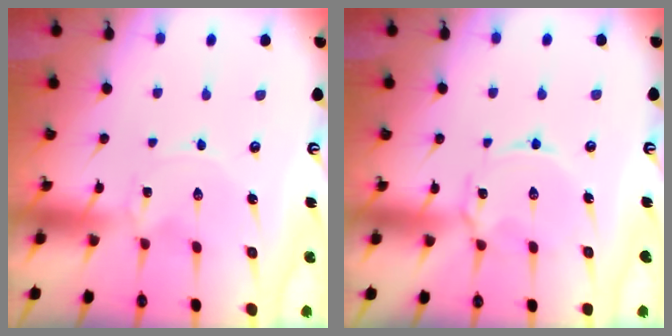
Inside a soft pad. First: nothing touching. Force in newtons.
{"total": 3.9, "press": 3.9, "slide": 0.4}